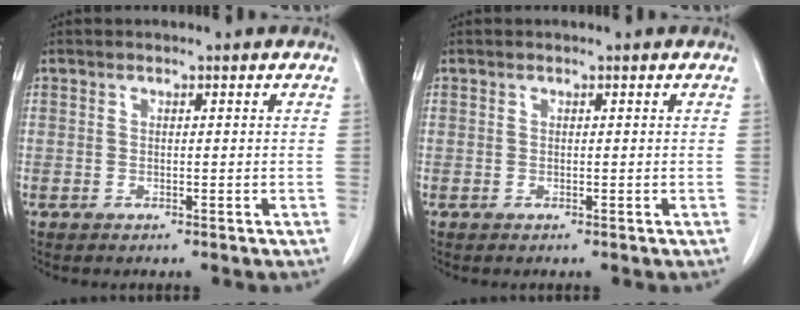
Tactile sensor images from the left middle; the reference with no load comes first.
{"total": 0.0}